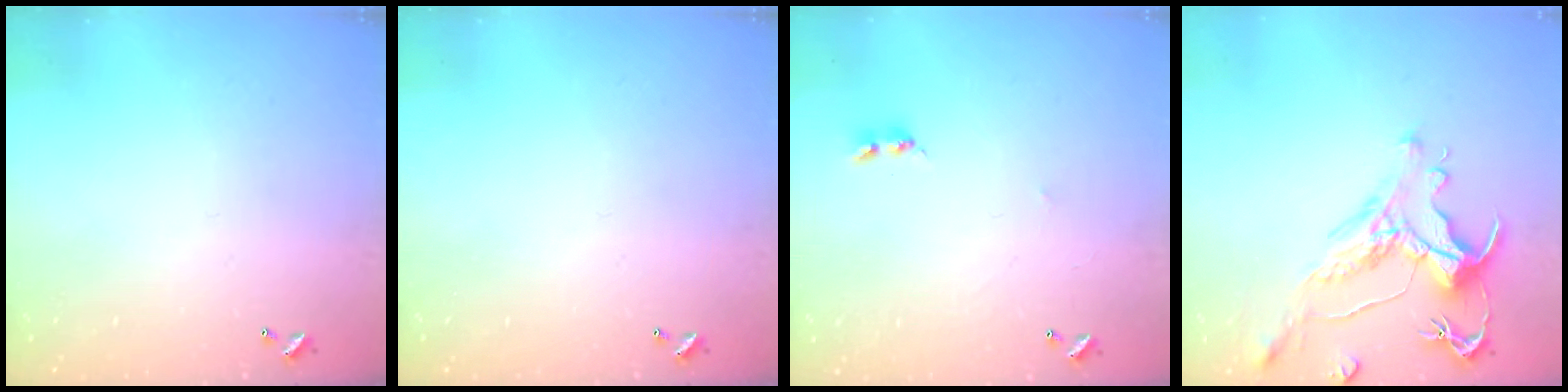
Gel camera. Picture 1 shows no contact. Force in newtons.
{"total": 0.0}
{"total": 1.6, "press": 1.6, "slide": 0.4}
{"total": 1.3, "press": 0.1, "slide": 1.3}